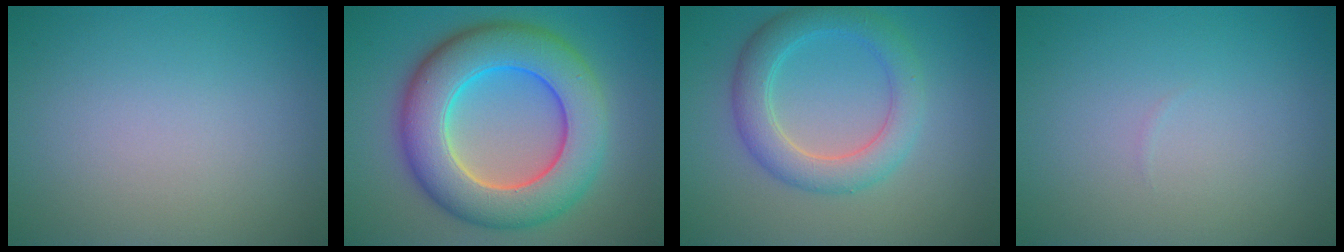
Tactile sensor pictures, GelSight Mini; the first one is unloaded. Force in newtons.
{"total": 10.8, "press": 10.8, "slide": 0.6}
{"total": 4.6, "press": 4.6, "slide": 0.2}
{"total": 0.0}